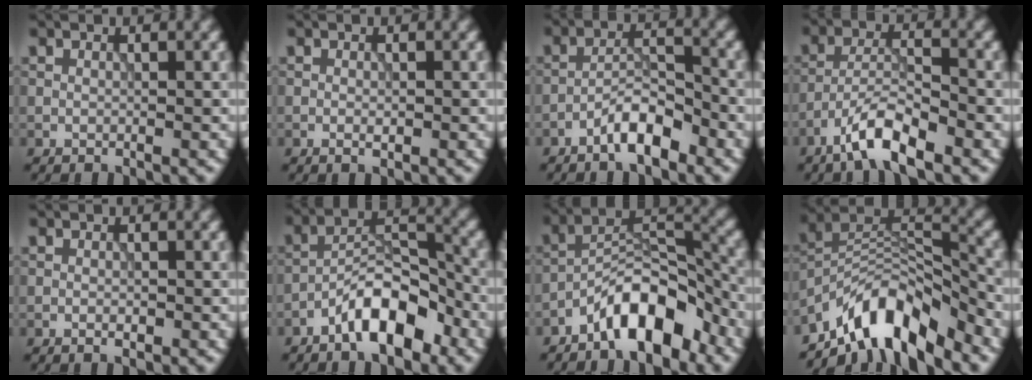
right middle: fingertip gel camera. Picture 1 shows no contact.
{"total": 0.8, "force": [-0.2, 0.2, 0.7], "torque": [-0.013, -0.002, -0.003]}
{"total": 4.0, "force": [-2.7, 1.1, 2.7], "torque": [-0.045, 0.014, -0.054]}
{"total": 5.0, "force": [-3.4, 1.1, 3.5], "torque": [-0.063, 0.006, -0.071]}
{"total": 0.7, "force": [-0.3, 0.2, 0.6], "torque": [-0.010, -0.001, -0.003]}
{"total": 7.1, "force": [-4.3, 2.6, 5.1], "torque": [-0.080, 0.019, -0.081]}
{"total": 7.5, "force": [-5.0, 2.7, 5.0], "torque": [-0.068, 0.021, -0.091]}
{"total": 9.0, "force": [-6.8, 3.0, 5.0], "torque": [-0.070, 0.002, -0.134]}